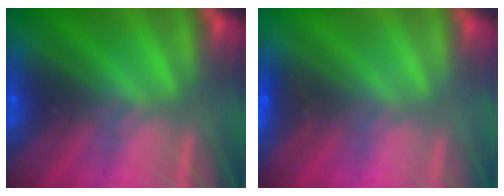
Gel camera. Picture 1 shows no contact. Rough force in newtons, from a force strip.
{"total": 2.3}